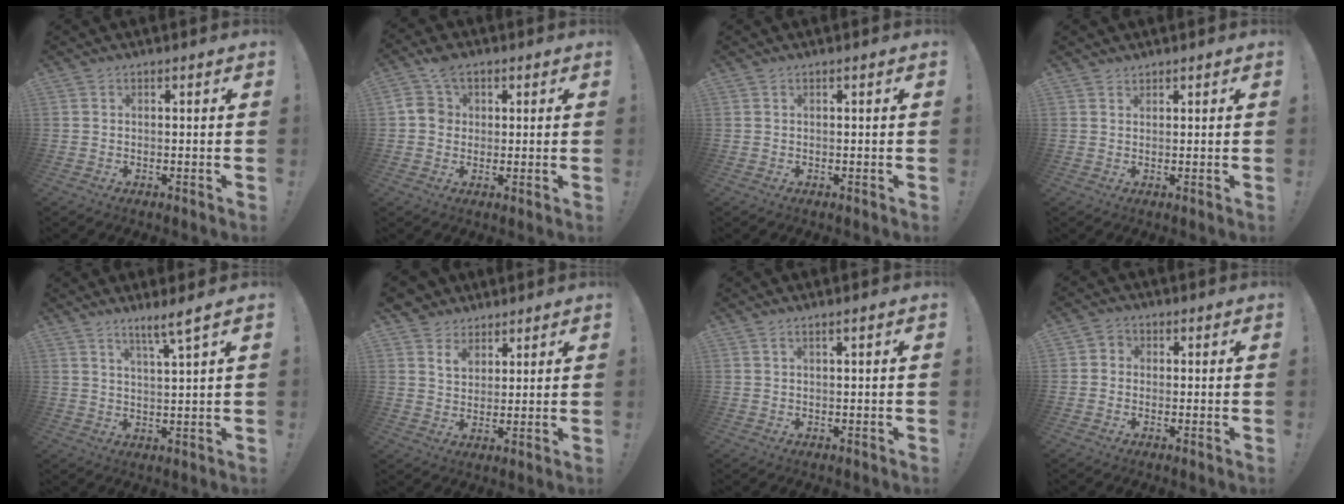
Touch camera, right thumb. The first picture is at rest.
{"total": 7.1, "force": [2.7, 5.7, 3.2], "torque": [-0.055, -0.001, 0.051]}
{"total": 0.0}
{"total": 1.4, "force": [1.2, 0.5, 0.1], "torque": [0.001, -0.006, 0.023]}
{"total": 5.6, "force": [4.1, -0.5, 3.7], "torque": [-0.056, -0.028, 0.065]}
{"total": 6.9, "force": [4.4, 5.0, 1.7], "torque": [-0.031, -0.027, 0.084]}
{"total": 1.7, "force": [0.7, -0.1, 1.5], "torque": [-0.030, 0.000, 0.011]}
{"total": 2.5, "force": [-0.4, 2.3, 0.9], "torque": [-0.013, 0.009, -0.007]}